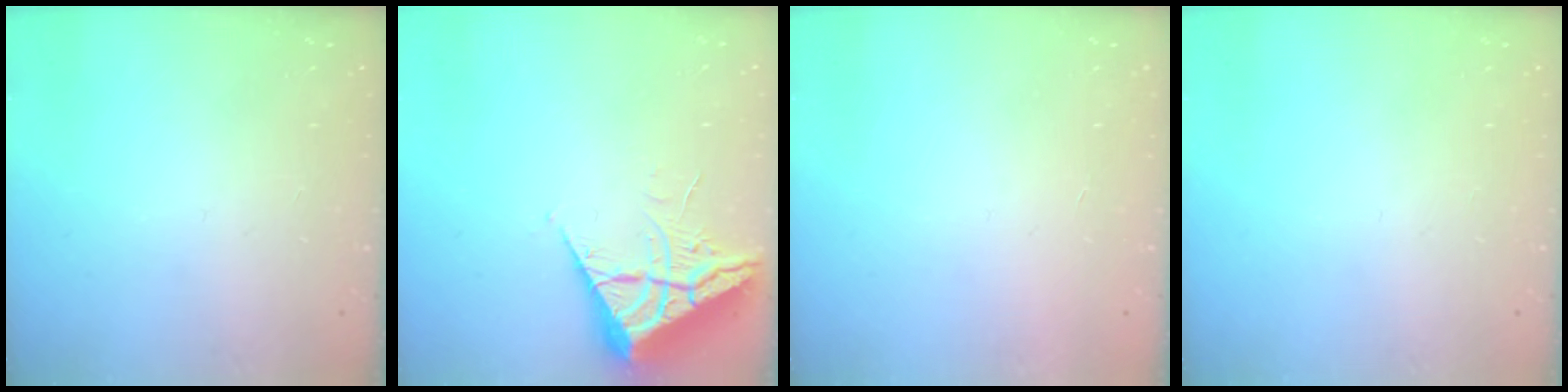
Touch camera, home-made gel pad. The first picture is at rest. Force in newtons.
{"total": 6.5, "press": 6.4, "slide": 0.7}
{"total": 1.5, "press": 1.5, "slide": 0.1}
{"total": 0.0}